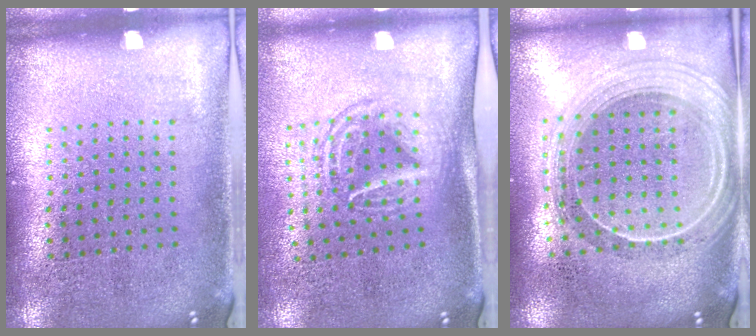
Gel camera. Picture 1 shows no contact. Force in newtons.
{"total": 1.7, "press": 1.3, "slide": 1.1}
{"total": 2.3, "press": 2.0, "slide": 1.2}